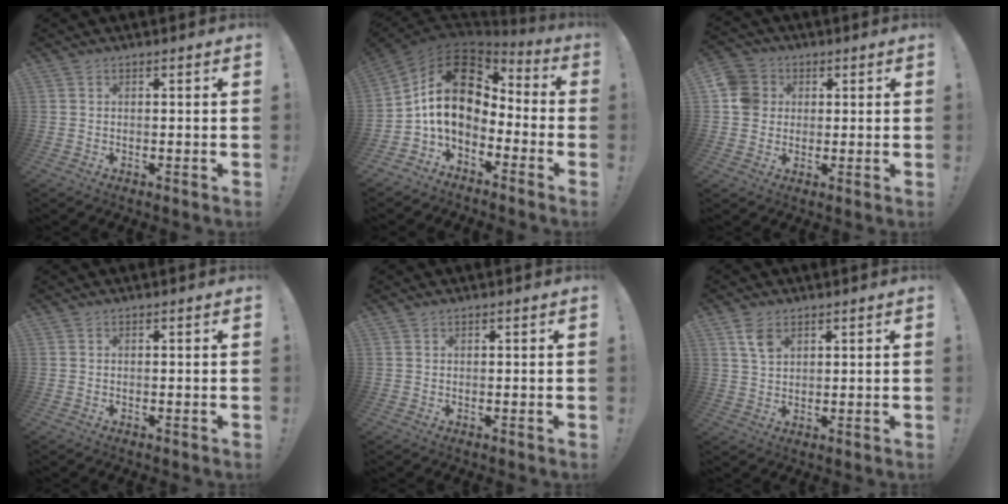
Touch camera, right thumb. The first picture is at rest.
{"total": 16.1, "force": [2.3, 10.7, 11.8], "torque": [-0.217, 0.005, 0.042]}
{"total": 7.7, "force": [1.2, 7.2, 2.6], "torque": [-0.049, 0.010, 0.027]}
{"total": 0.0}
{"total": 0.5, "force": [0.4, 0.2, 0.1], "torque": [0.002, -0.003, 0.007]}
{"total": 5.1, "force": [2.8, 2.9, 3.2], "torque": [-0.054, -0.012, 0.052]}